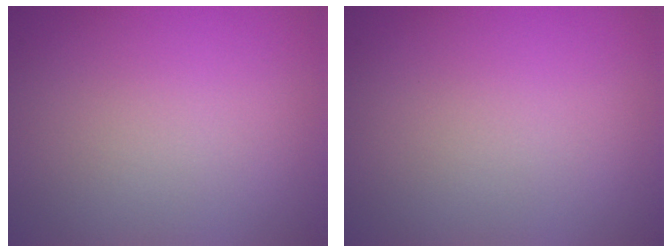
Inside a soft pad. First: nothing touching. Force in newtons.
{"total": 0.0}